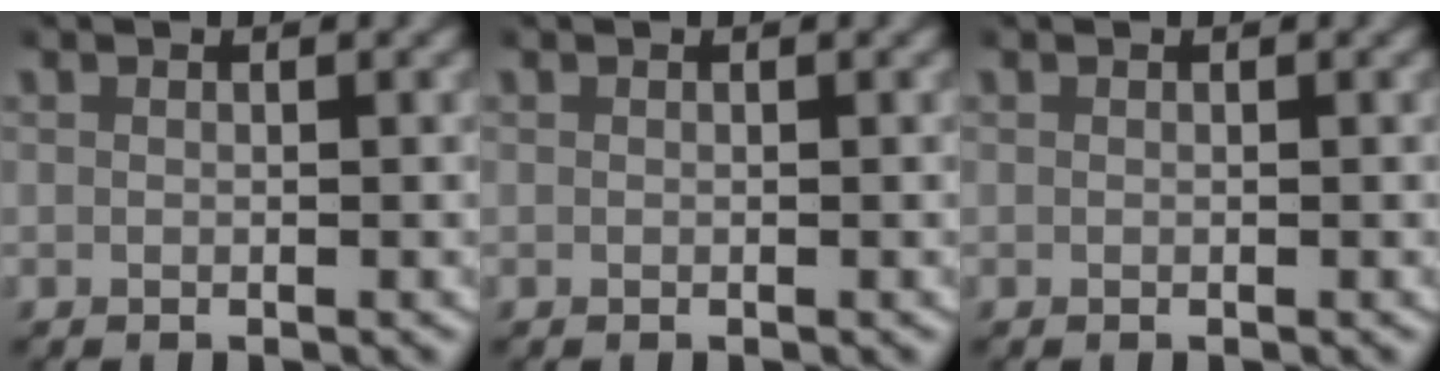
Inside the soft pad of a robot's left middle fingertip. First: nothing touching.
{"total": 0.0}
{"total": 0.0}